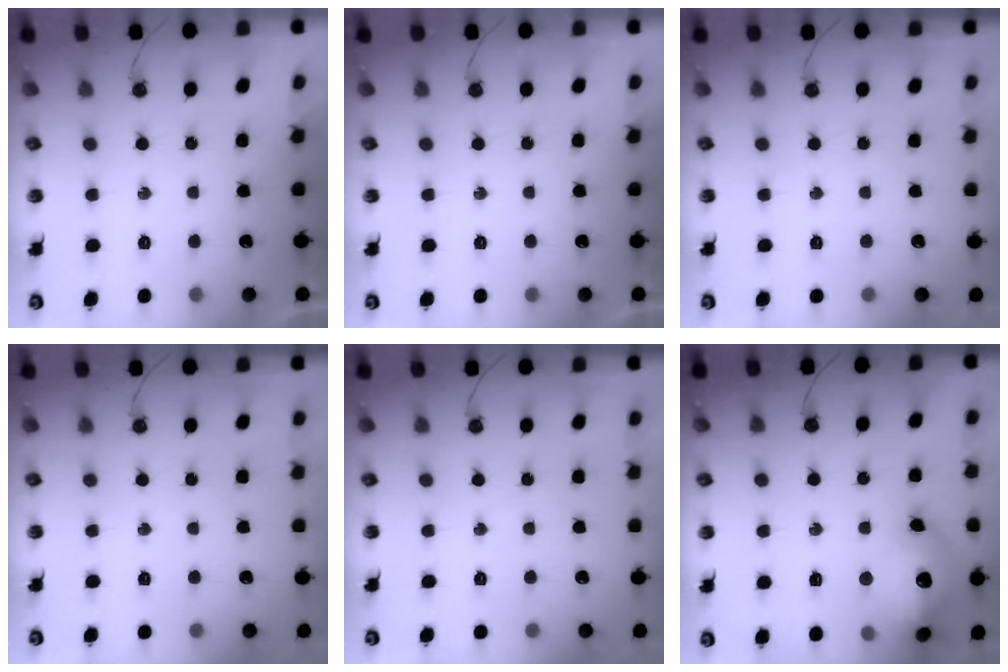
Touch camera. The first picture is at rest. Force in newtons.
{"total": 0.0}
{"total": 0.0}
{"total": 0.0}
{"total": 0.0}
{"total": 18.2, "press": 18.2, "slide": 1.4}